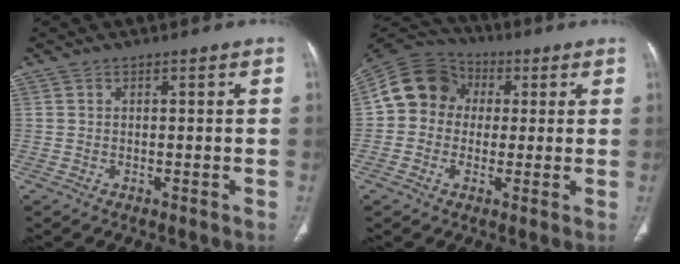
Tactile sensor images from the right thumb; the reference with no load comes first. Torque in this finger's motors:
{"motor_torque": [1.39, 1.36, 0.98, -0.24, 0.05]}